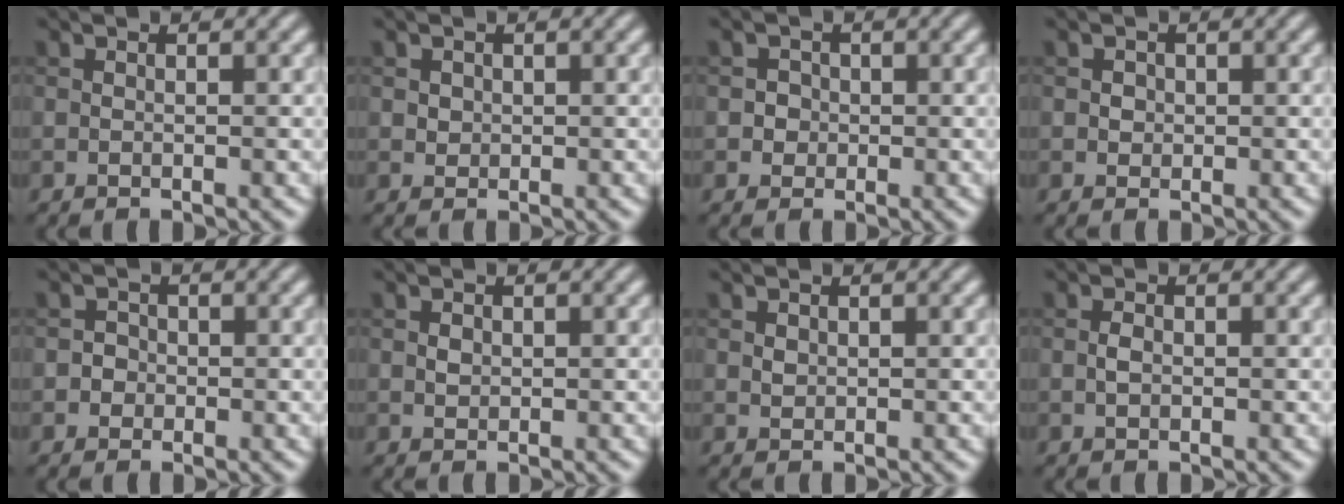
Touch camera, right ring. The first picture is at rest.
{"total": 0.9, "force": [0.3, 0.8, 0.2], "torque": [-0.001, -0.003, 0.007]}
{"total": 1.4, "force": [0.1, 1.4, 0.4], "torque": [0.012, 0.002, 0.001]}
{"total": 0.9, "force": [0.2, 0.8, 0.2], "torque": [0.001, -0.001, 0.002]}
{"total": 1.2, "force": [-0.1, 1.2, 0.2], "torque": [0.016, 0.001, -0.010]}
{"total": 0.7, "force": [0.1, 0.6, 0.4], "torque": [-0.009, -0.001, 0.002]}
{"total": 0.7, "force": [0.3, 0.5, 0.2], "torque": [-0.005, -0.002, 0.008]}
{"total": 1.0, "force": [-0.1, 0.6, 0.7], "torque": [-0.015, 0.000, -0.003]}